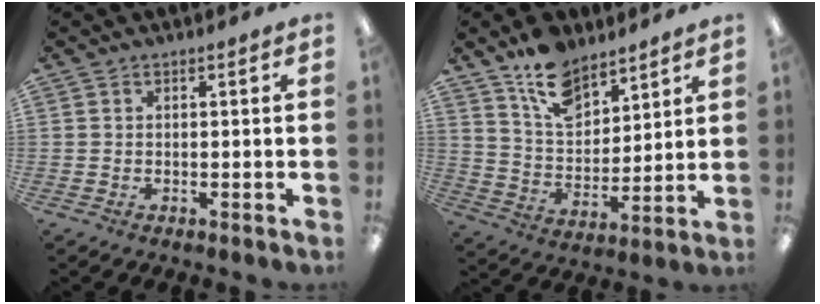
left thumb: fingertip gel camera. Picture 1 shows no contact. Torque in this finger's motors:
{"motor_torque": [2.10, 0.90, 1.28, -1.31, 0.08]}